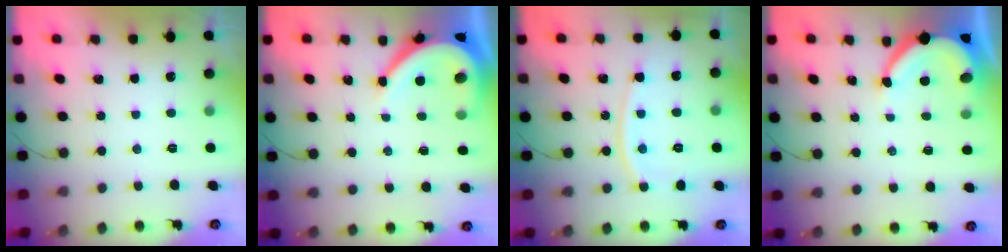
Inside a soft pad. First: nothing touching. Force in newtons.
{"total": 9.3, "press": 9.2, "slide": 1.2}
{"total": 9.7, "press": 9.6, "slide": 1.2}
{"total": 7.4, "press": 7.3, "slide": 1.0}